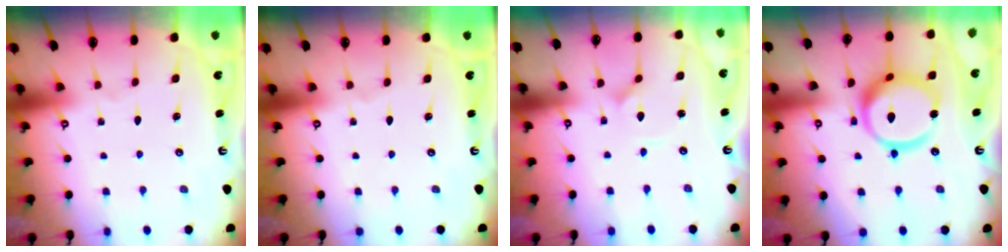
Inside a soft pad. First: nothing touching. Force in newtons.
{"total": 0.0}
{"total": 0.8, "press": 0.8, "slide": 0.1}
{"total": 16.5, "press": 16.4, "slide": 1.6}